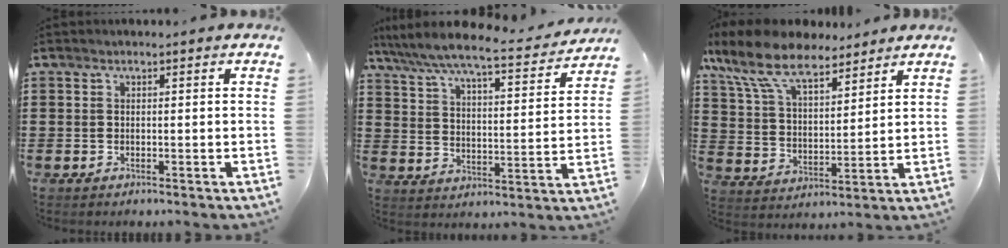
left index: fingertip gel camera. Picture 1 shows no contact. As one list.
[{"total": 6.8, "force": [6.2, 0.1, 2.8], "torque": [-0.082, -0.042, 0.102]}, {"total": 11.1, "force": [8.8, 3.8, 5.7], "torque": [-0.144, -0.024, 0.159]}]